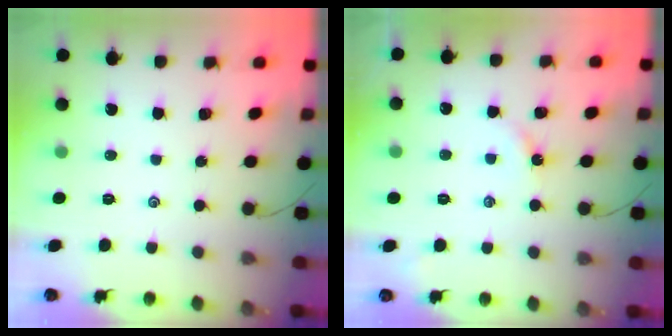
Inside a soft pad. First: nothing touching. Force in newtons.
{"total": 2.1, "press": 2.1, "slide": 0.3}